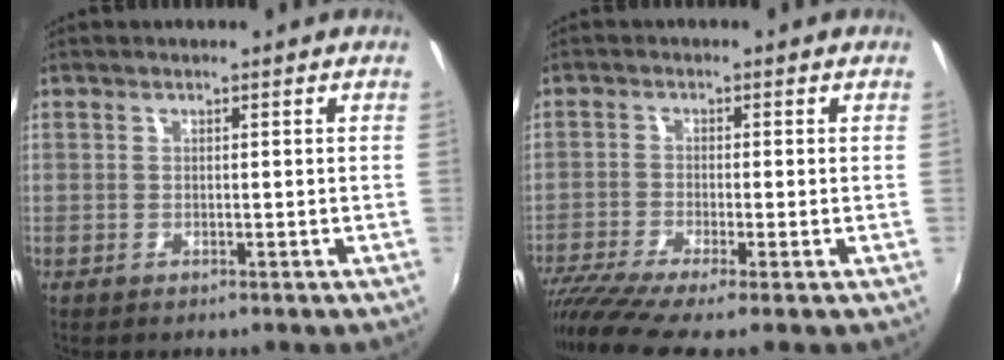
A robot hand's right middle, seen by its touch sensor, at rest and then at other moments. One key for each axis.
{"total": 8.9, "fx": -7.0, "fy": 0.0, "fz": 5.6, "tx": -0.133, "ty": -0.045, "tz": -0.127}